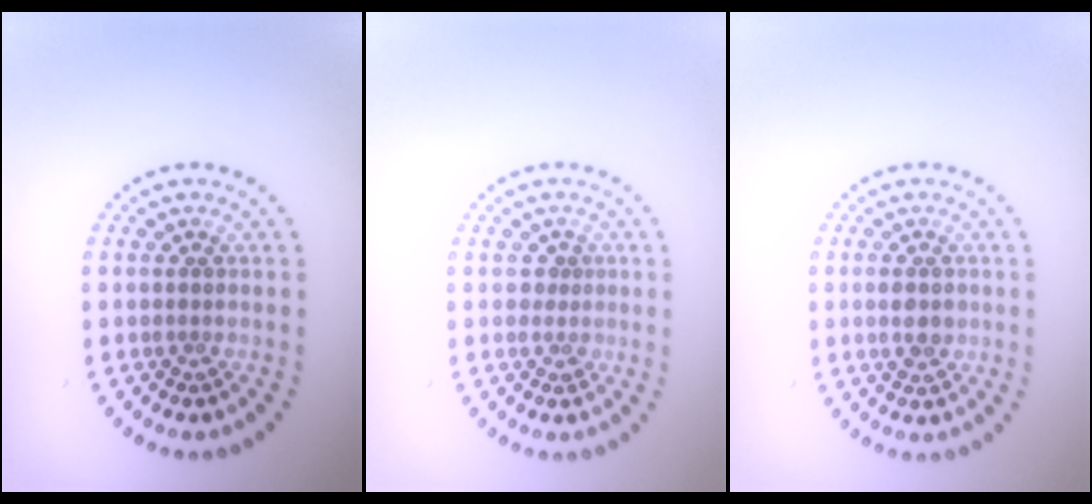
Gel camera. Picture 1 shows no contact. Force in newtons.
{"total": 1.3, "press": 0.9, "slide": 0.9}
{"total": 2.0, "press": 2.0, "slide": 0.0}